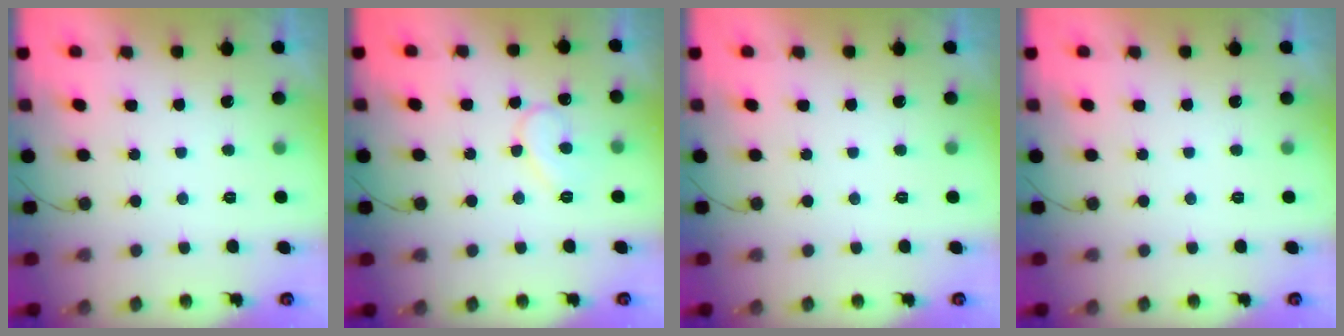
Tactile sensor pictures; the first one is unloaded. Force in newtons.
{"total": 9.5, "press": 9.5, "slide": 0.9}
{"total": 0.0}
{"total": 0.0}